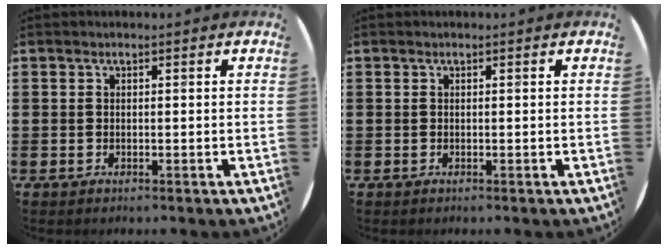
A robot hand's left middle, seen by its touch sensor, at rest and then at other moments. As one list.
[{"total": 0.0}]